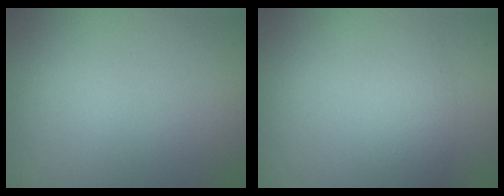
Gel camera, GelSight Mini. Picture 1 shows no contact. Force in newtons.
{"total": 2.2, "press": 2.2, "slide": 0.1}